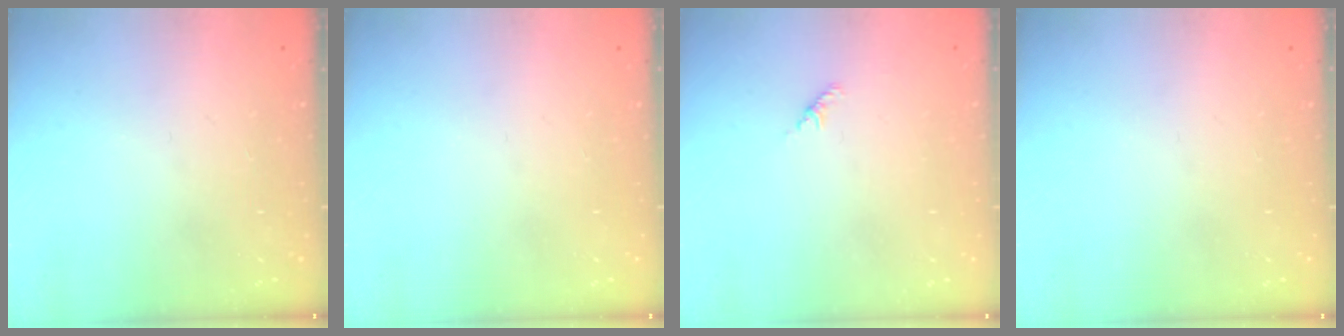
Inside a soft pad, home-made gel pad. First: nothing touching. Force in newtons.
{"total": 0.0}
{"total": 1.8, "press": 1.7, "slide": 0.6}
{"total": 0.0}